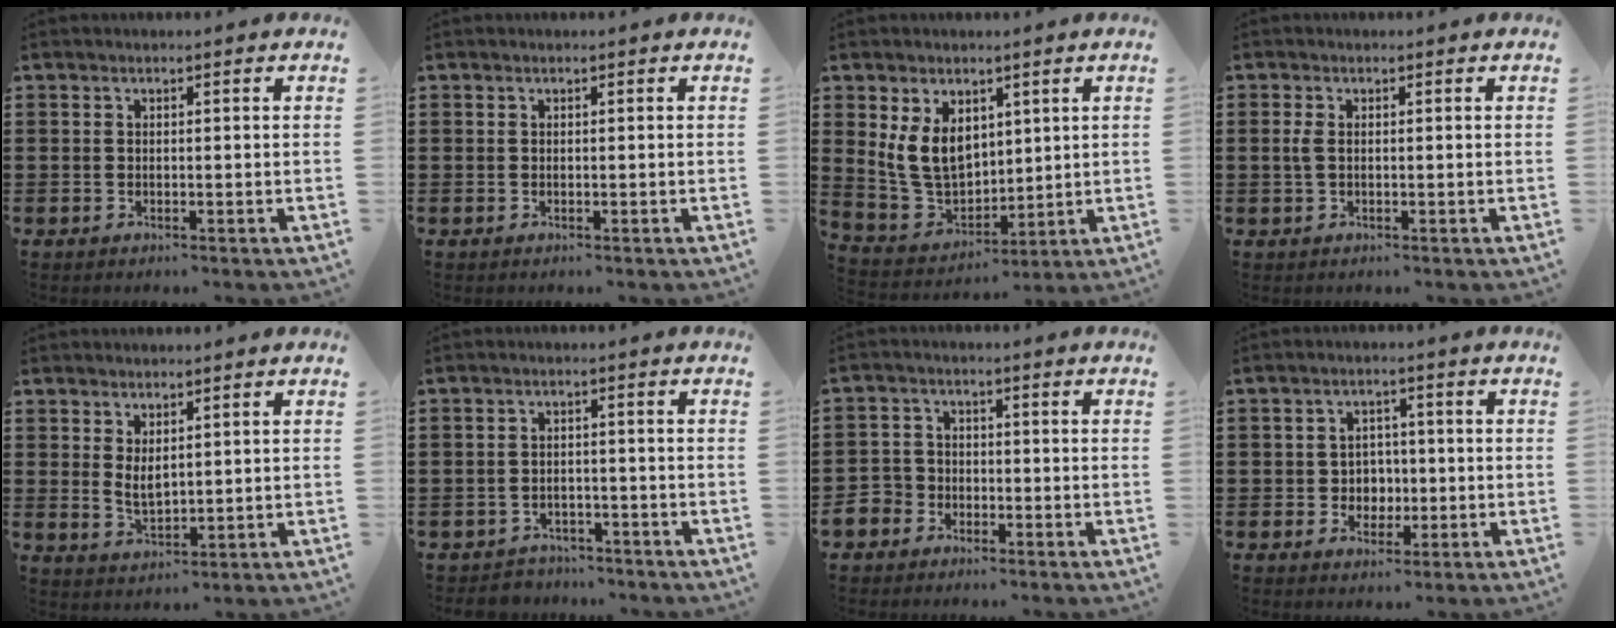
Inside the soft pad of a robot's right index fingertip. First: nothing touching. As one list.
[{"total": 0.0}, {"total": 8.8, "force": [2.8, 6.4, 5.3], "torque": [-0.148, 0.004, 0.052]}, {"total": 1.9, "force": [0.1, 0.8, 1.7], "torque": [-0.049, -0.003, -0.005]}, {"total": 2.9, "force": [1.4, 1.4, 2.2], "torque": [-0.036, 0.000, 0.024]}, {"total": 2.5, "force": [-2.4, 0.7, -0.3], "torque": [-0.002, 0.003, -0.054]}, {"total": 3.8, "force": [-2.5, 2.9, 0.6], "torque": [-0.051, -0.006, -0.063]}, {"total": 3.4, "force": [-0.4, 3.3, 0.9], "torque": [-0.030, 0.008, -0.012]}]